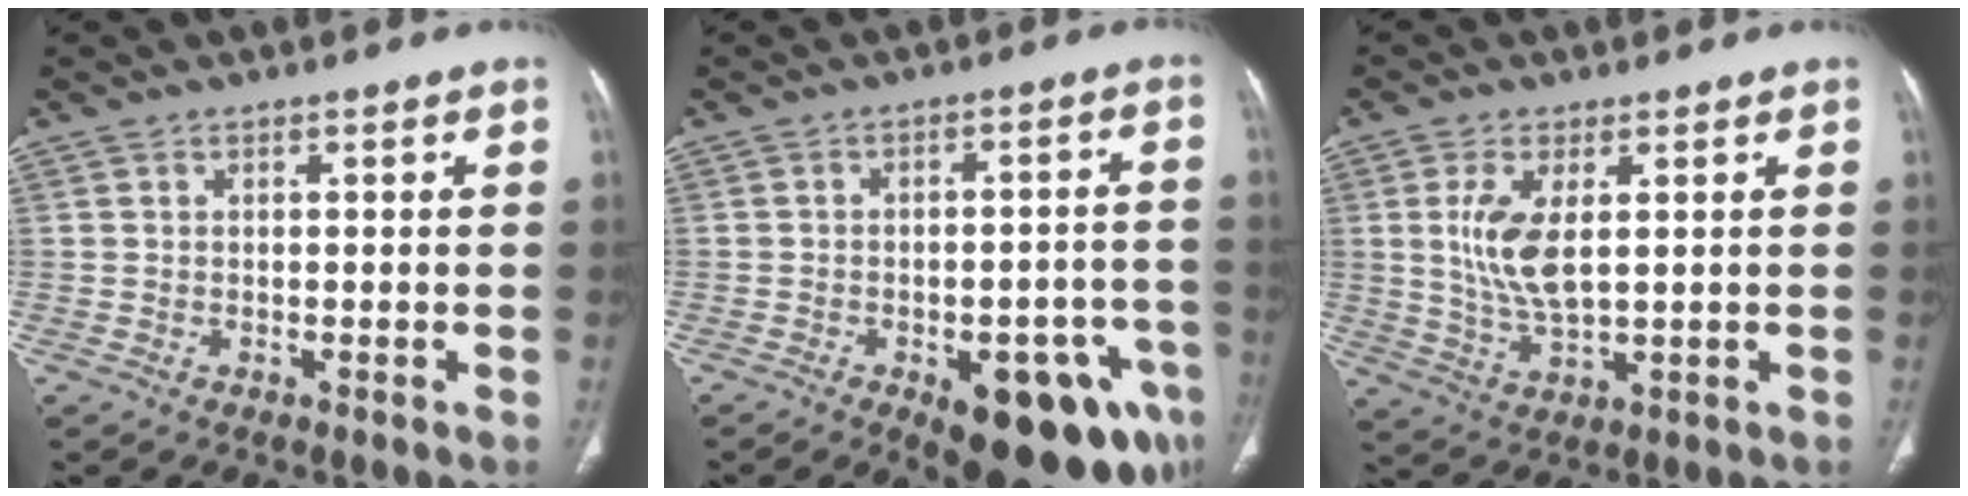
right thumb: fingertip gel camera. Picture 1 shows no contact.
{"total": 18.4, "force": [-8.6, 7.9, 14.2], "torque": [-0.122, 0.037, -0.098]}
{"total": 8.4, "force": [1.8, 3.6, 7.4], "torque": [-0.157, -0.018, 0.043]}